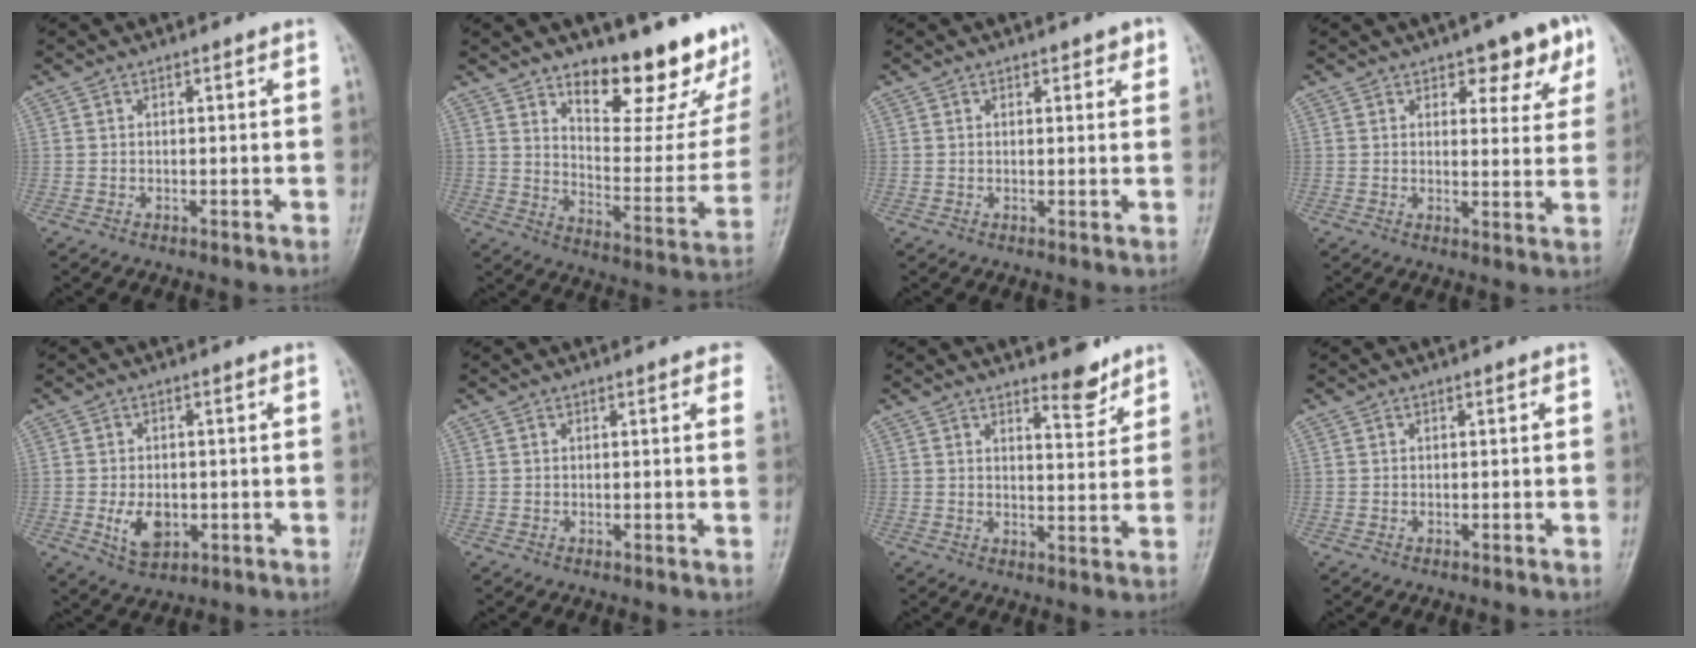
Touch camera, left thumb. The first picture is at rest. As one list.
[{"total": 21.0, "force": [14.6, 7.7, 12.9], "torque": [-0.124, -0.107, 0.212]}, {"total": 2.1, "force": [1.3, 1.0, 1.3], "torque": [-0.005, -0.005, 0.014]}, {"total": 8.8, "force": [4.9, 4.0, 6.1], "torque": [-0.040, -0.020, 0.060]}, {"total": 5.8, "force": [-1.2, 3.8, 4.2], "torque": [-0.065, -0.006, -0.013]}, {"total": 3.8, "force": [2.7, 1.1, 2.5], "torque": [-0.016, 0.001, 0.019]}, {"total": 5.0, "force": [4.1, 1.6, 2.4], "torque": [-0.019, -0.036, 0.060]}, {"total": 0.0}]